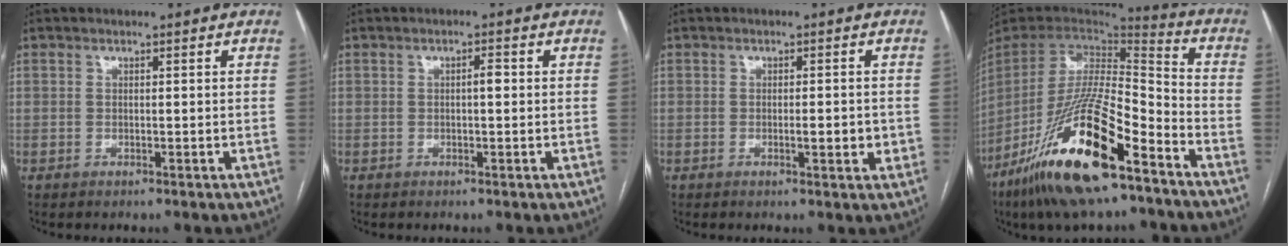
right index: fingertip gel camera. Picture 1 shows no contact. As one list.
[{"total": 1.4, "force": [0.0, 0.3, 1.3], "torque": [-0.020, 0.004, -0.001]}, {"total": 2.8, "force": [-0.4, 0.8, 2.7], "torque": [-0.041, 0.000, -0.001]}, {"total": 24.0, "force": [-14.2, 5.0, 18.6], "torque": [-0.376, -0.044, -0.258]}]